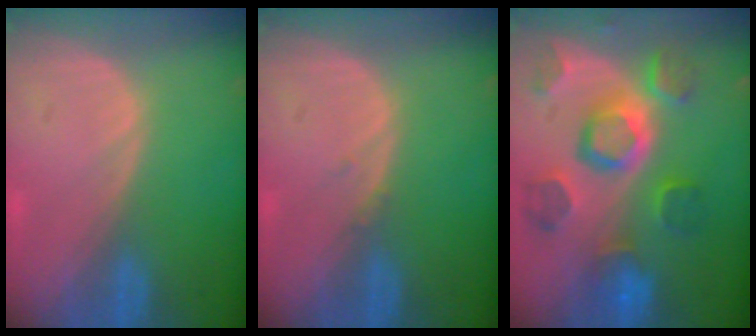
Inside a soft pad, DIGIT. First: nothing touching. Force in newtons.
{"total": 0.6, "press": 0.5, "slide": 0.1}
{"total": 11.2, "press": 9.9, "slide": 5.3}